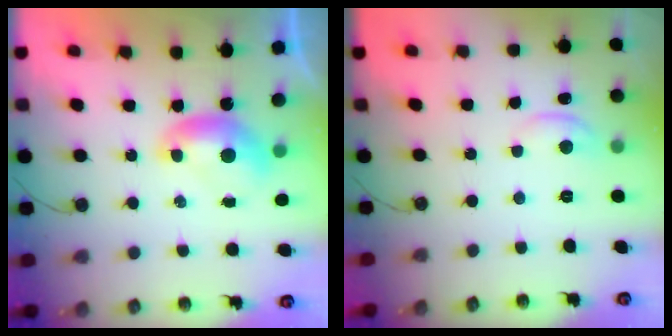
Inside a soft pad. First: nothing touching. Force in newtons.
{"total": 0.0}